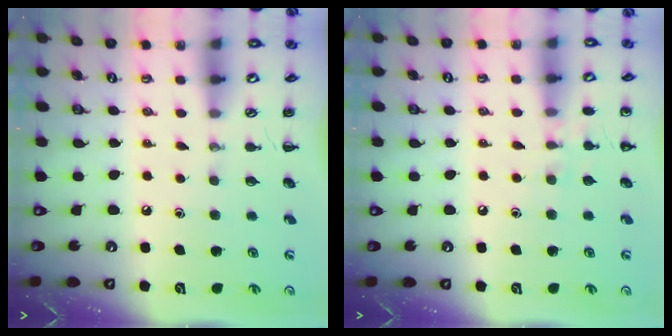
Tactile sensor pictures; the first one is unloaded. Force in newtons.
{"total": 6.6, "press": 6.3, "slide": 2.0}